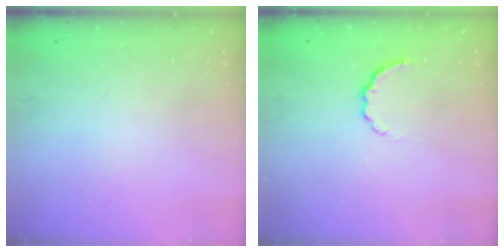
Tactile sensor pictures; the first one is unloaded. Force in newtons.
{"total": 4.4, "press": 4.2, "slide": 1.2}